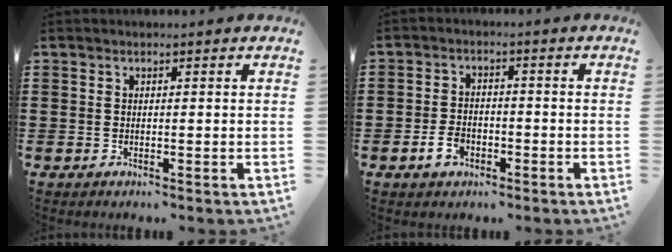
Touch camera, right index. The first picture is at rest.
{"total": 3.5, "force": [-1.9, 2.2, 1.9], "torque": [-0.050, -0.003, -0.041]}